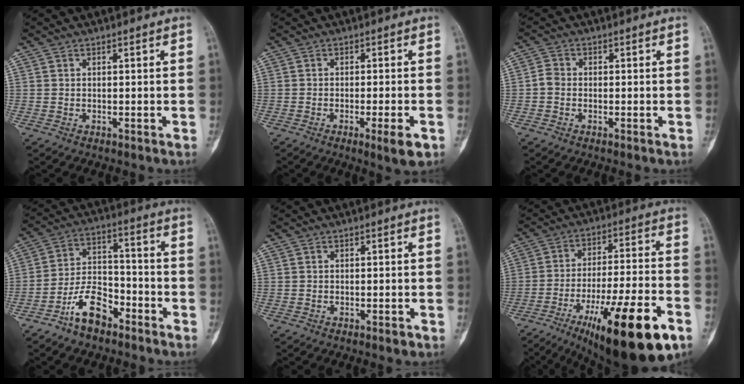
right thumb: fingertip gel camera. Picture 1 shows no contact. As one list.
[{"total": 4.8, "force": [-2.2, 0.7, 4.2], "torque": [-0.065, -0.002, -0.032]}, {"total": 2.0, "force": [-0.6, 1.6, 1.2], "torque": [-0.018, 0.004, -0.020]}, {"total": 9.9, "force": [-6.5, 5.0, 5.6], "torque": [-0.095, 0.059, -0.124]}, {"total": 0.9, "force": [-0.6, 0.3, 0.7], "torque": [-0.011, -0.001, -0.007]}, {"total": 23.6, "force": [-12.1, 5.4, 19.5], "torque": [-0.284, 0.041, -0.182]}]